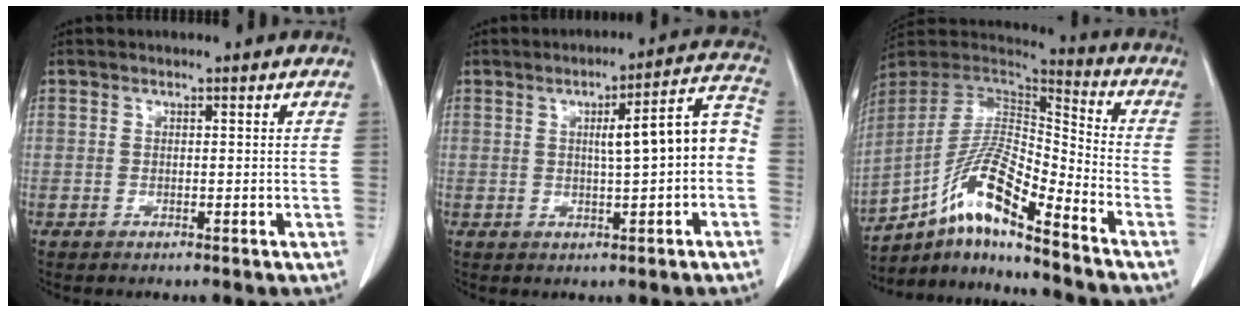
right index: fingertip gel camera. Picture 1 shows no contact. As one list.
[{"total": 8.9, "force": [-0.3, 1.1, 8.8], "torque": [-0.115, 0.030, -0.005]}, {"total": 15.5, "force": [-9.9, 1.7, 11.9], "torque": [-0.231, 0.009, -0.177]}]